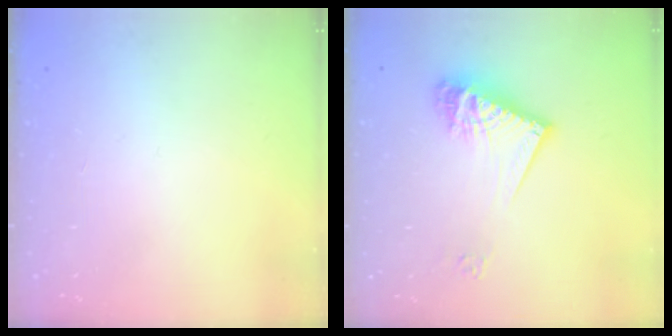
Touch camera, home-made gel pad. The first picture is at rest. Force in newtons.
{"total": 15.2, "press": 15.1, "slide": 1.3}